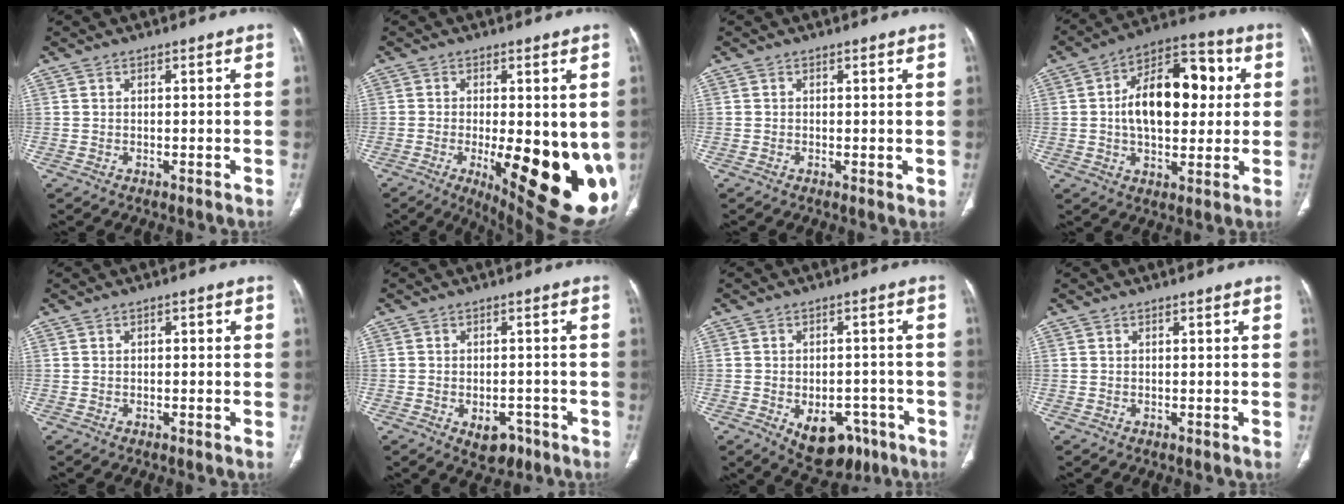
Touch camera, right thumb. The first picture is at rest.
{"total": 21.8, "force": [-4.4, 7.5, 20.0], "torque": [-0.211, -0.030, -0.035]}
{"total": 1.0, "force": [-0.1, 0.4, 0.9], "torque": [-0.014, -0.004, -0.003]}
{"total": 17.9, "force": [2.3, 10.4, 14.4], "torque": [-0.195, 0.023, 0.031]}
{"total": 0.9, "force": [0.1, 0.6, 0.7], "torque": [-0.008, 0.002, -0.002]}
{"total": 5.1, "force": [-2.5, 3.3, 3.0], "torque": [-0.026, 0.014, -0.026]}
{"total": 11.1, "force": [-5.4, 7.1, 6.7], "torque": [-0.066, 0.027, -0.063]}
{"total": 0.0}